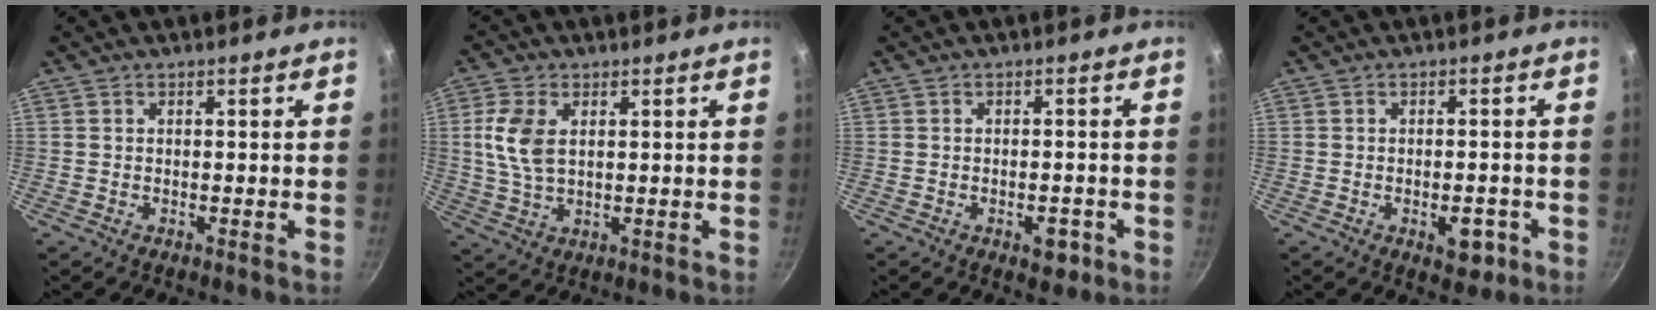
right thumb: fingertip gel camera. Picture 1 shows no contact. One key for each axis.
{"total": 7.7, "fx": 1.7, "fy": 4.6, "fz": 5.9, "tx": -0.122, "ty": -0.004, "tz": 0.035}
{"total": 1.8, "fx": -0.7, "fy": 0.9, "fz": 1.4, "tx": -0.021, "ty": 0.000, "tz": -0.010}
{"total": 5.2, "fx": -2.0, "fy": 2.9, "fz": 3.8, "tx": -0.027, "ty": 0.013, "tz": -0.021}